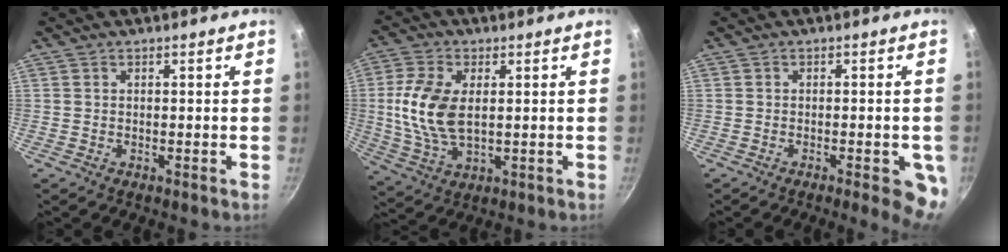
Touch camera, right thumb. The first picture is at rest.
{"total": 11.7, "force": [1.2, 6.6, 9.6], "torque": [-0.195, -0.005, 0.025]}
{"total": 6.8, "force": [-2.5, 2.0, 6.0], "torque": [-0.053, 0.008, -0.028]}